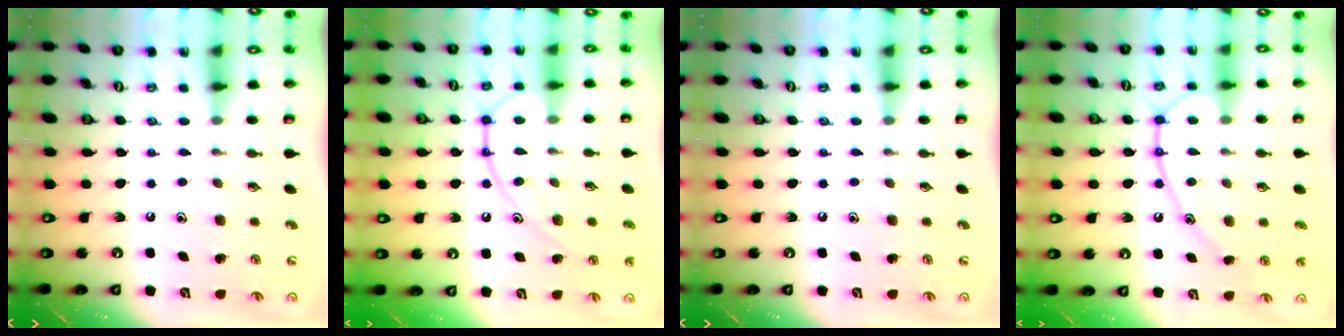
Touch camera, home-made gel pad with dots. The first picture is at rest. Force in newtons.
{"total": 11.5, "press": 11.5, "slide": 0.8}
{"total": 0.0}
{"total": 14.3, "press": 14.3, "slide": 1.5}